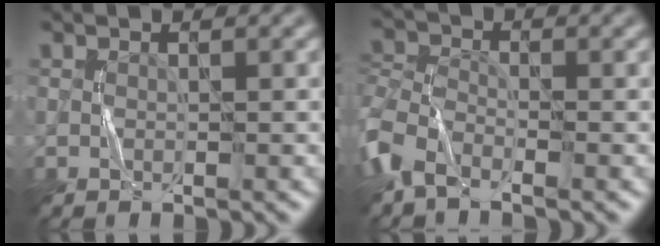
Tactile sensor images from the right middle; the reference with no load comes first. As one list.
[{"total": 4.4, "force": [-2.9, 2.0, 2.6], "torque": [-0.058, -0.004, -0.075]}]